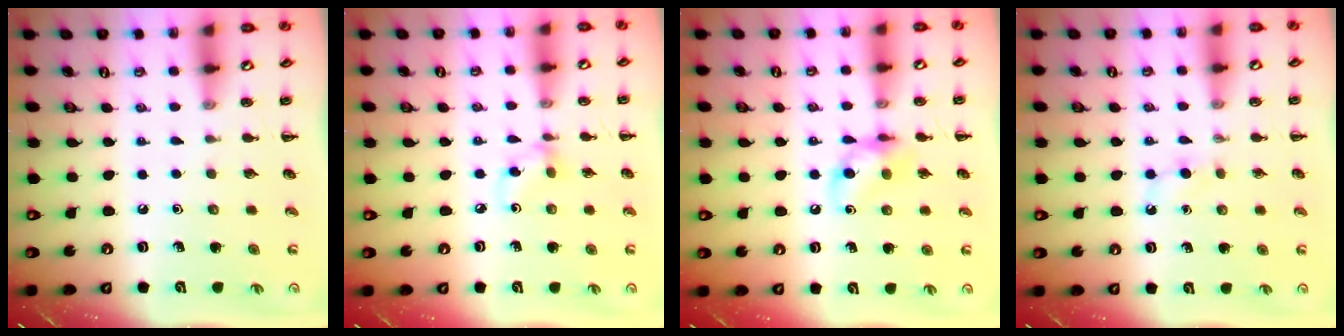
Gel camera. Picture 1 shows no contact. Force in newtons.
{"total": 4.6, "press": 4.5, "slide": 0.5}
{"total": 9.0, "press": 9.0, "slide": 0.6}
{"total": 3.1, "press": 2.9, "slide": 1.3}